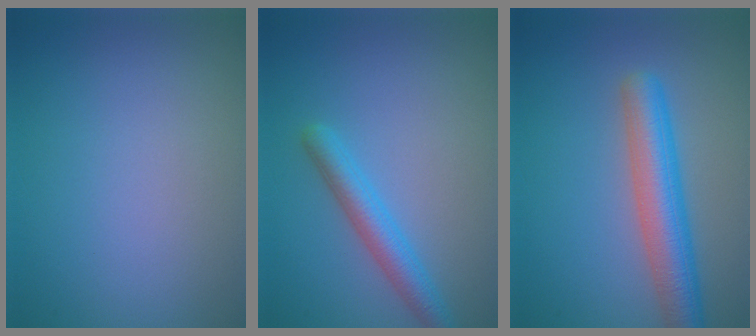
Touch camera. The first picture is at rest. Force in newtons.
{"total": 3.0, "press": 3.0, "slide": 0.1}
{"total": 5.5, "press": 5.5, "slide": 0.2}